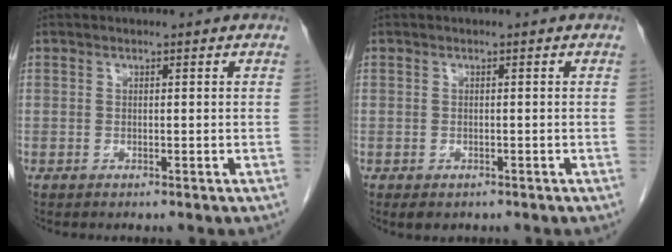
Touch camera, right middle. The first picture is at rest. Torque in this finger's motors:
{"motor_torque": [0.36, -0.16, -0.01, 0.00]}